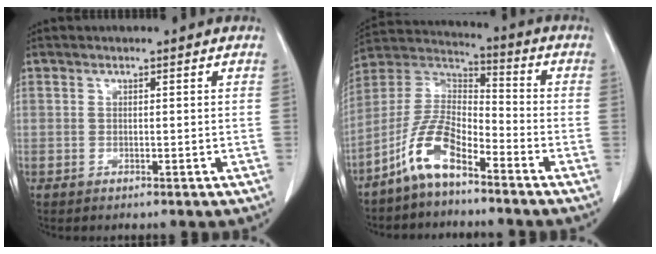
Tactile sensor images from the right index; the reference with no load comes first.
{"total": 9.5, "force": [-6.4, 2.8, 6.5], "torque": [-0.148, 0.014, -0.129]}